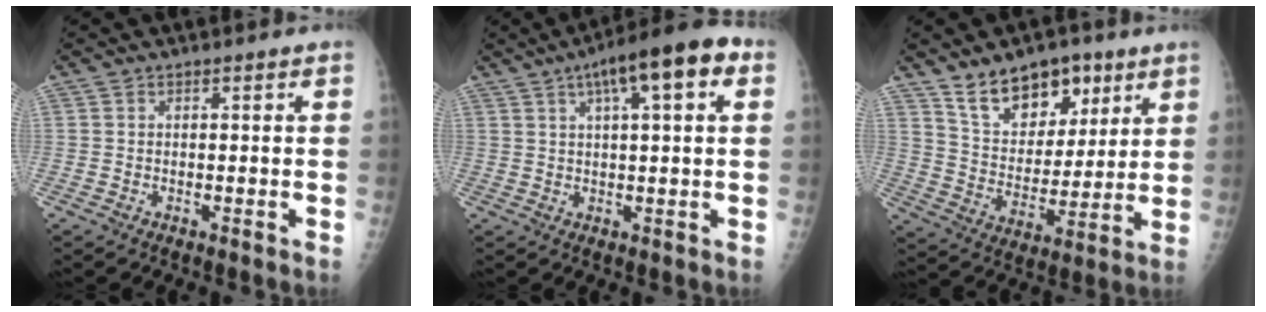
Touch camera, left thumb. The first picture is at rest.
{"total": 12.5, "force": [5.2, 3.2, 10.9], "torque": [-0.155, 0.019, 0.071]}
{"total": 14.5, "force": [9.4, 8.6, 7.0], "torque": [-0.069, -0.054, 0.167]}